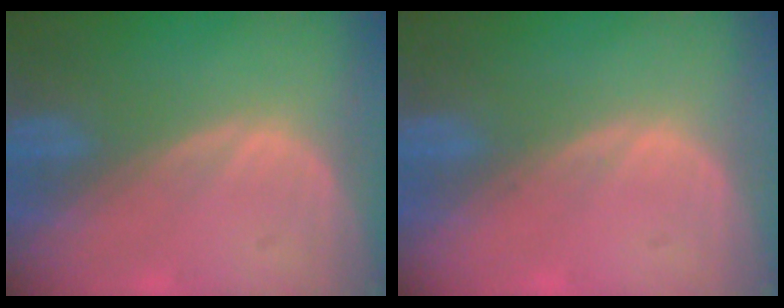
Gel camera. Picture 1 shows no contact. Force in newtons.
{"total": 0.5, "press": 0.1, "slide": 0.5}